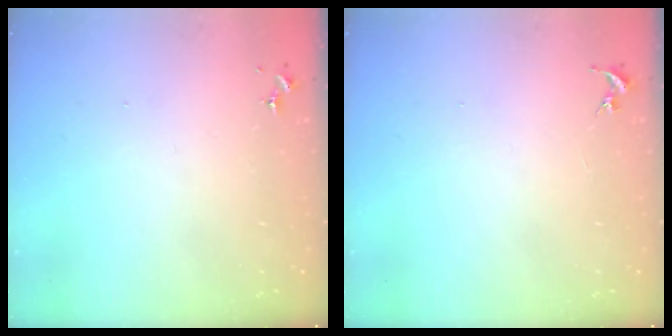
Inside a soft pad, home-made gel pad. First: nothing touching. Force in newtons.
{"total": 0.0}